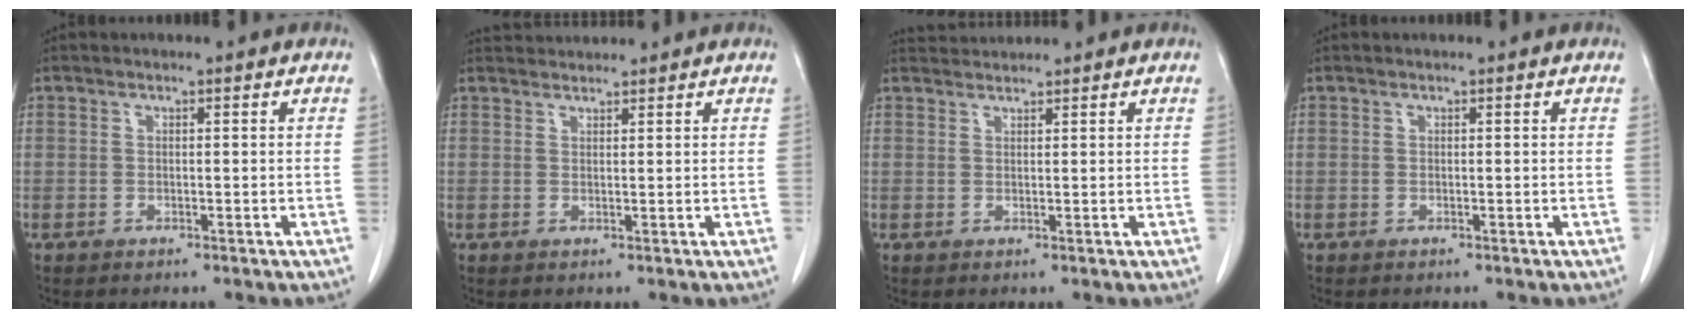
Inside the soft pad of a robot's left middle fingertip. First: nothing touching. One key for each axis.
{"total": 2.6, "fx": 2.5, "fy": 0.1, "fz": -0.1, "tx": -0.007, "ty": 0.021, "tz": 0.051}
{"total": 1.9, "fx": 1.9, "fy": -0.3, "fz": -0.4, "tx": -0.005, "ty": 0.011, "tz": 0.043}
{"total": 0.0}